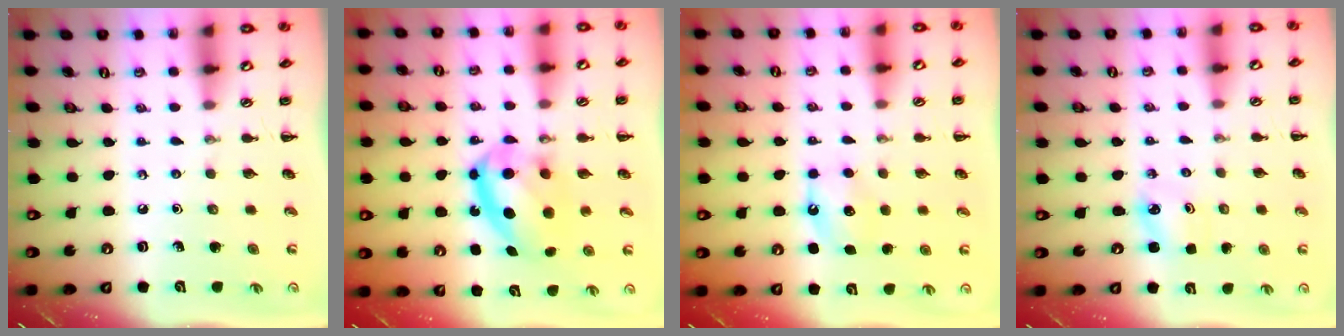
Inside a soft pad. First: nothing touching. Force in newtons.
{"total": 12.4, "press": 12.1, "slide": 2.8}
{"total": 7.9, "press": 7.8, "slide": 1.5}
{"total": 2.2, "press": 2.2, "slide": 0.3}